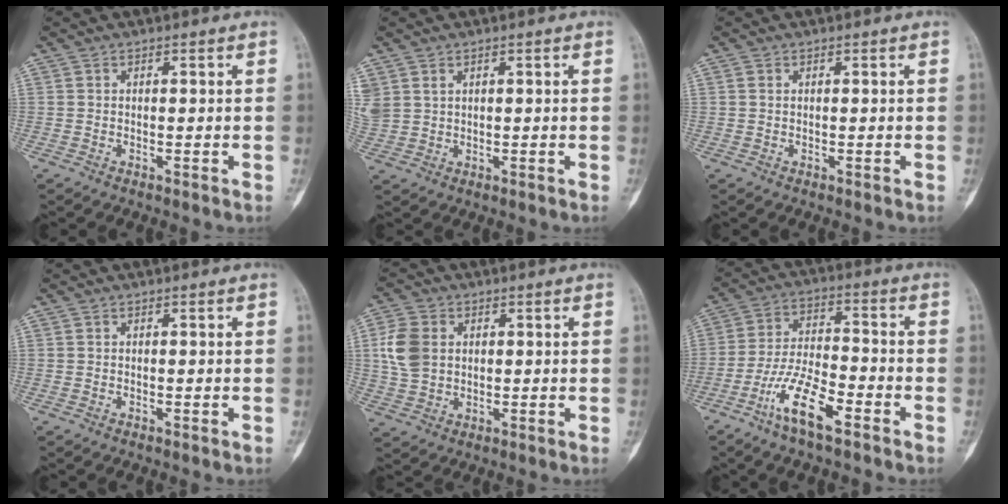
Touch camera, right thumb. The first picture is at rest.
{"total": 5.4, "force": [2.5, 4.1, 2.4], "torque": [-0.068, 0.005, 0.065]}
{"total": 0.6, "force": [0.2, 0.5, 0.4], "torque": [-0.008, 0.002, 0.003]}
{"total": 0.0}
{"total": 8.0, "force": [1.4, 6.1, 5.0], "torque": [-0.101, 0.002, 0.029]}
{"total": 10.8, "force": [-6.4, 3.2, 8.2], "torque": [-0.167, 0.035, -0.123]}